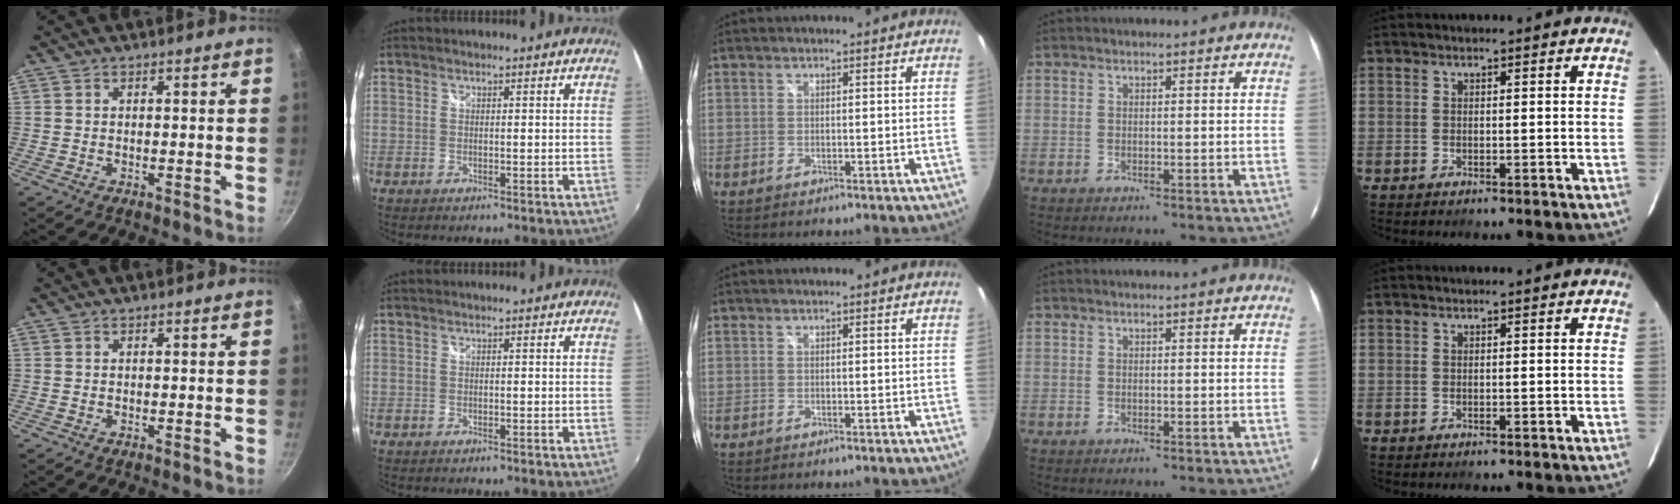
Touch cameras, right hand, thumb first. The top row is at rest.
{}